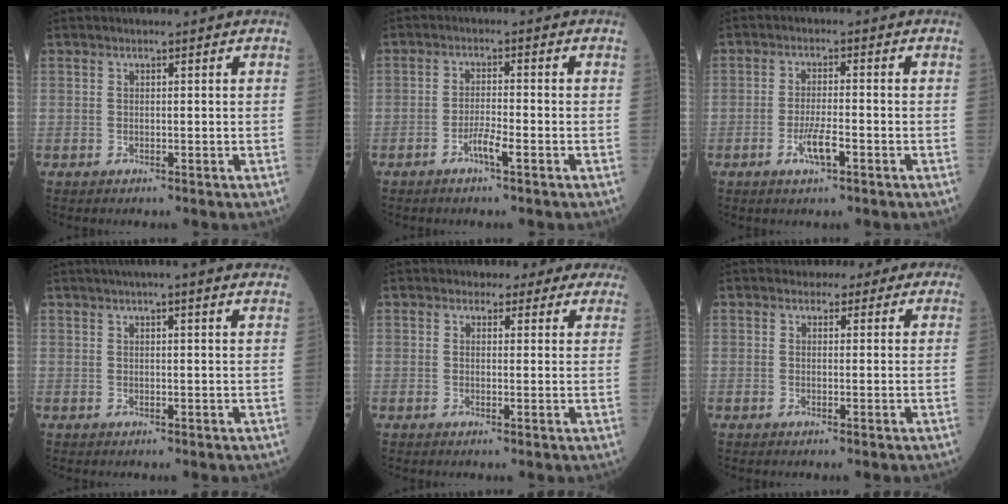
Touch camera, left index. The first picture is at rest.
{"total": 3.0, "force": [-1.8, 0.1, 2.5], "torque": [-0.050, -0.002, -0.034]}
{"total": 4.0, "force": [-1.9, 0.6, 3.5], "torque": [-0.071, -0.003, -0.036]}
{"total": 9.9, "force": [8.3, 0.7, 5.3], "torque": [-0.069, 0.027, 0.094]}
{"total": 7.0, "force": [6.2, 3.1, 0.9], "torque": [0.019, 0.002, 0.050]}
{"total": 4.6, "force": [3.8, 2.6, 0.7], "torque": [0.007, 0.007, 0.030]}